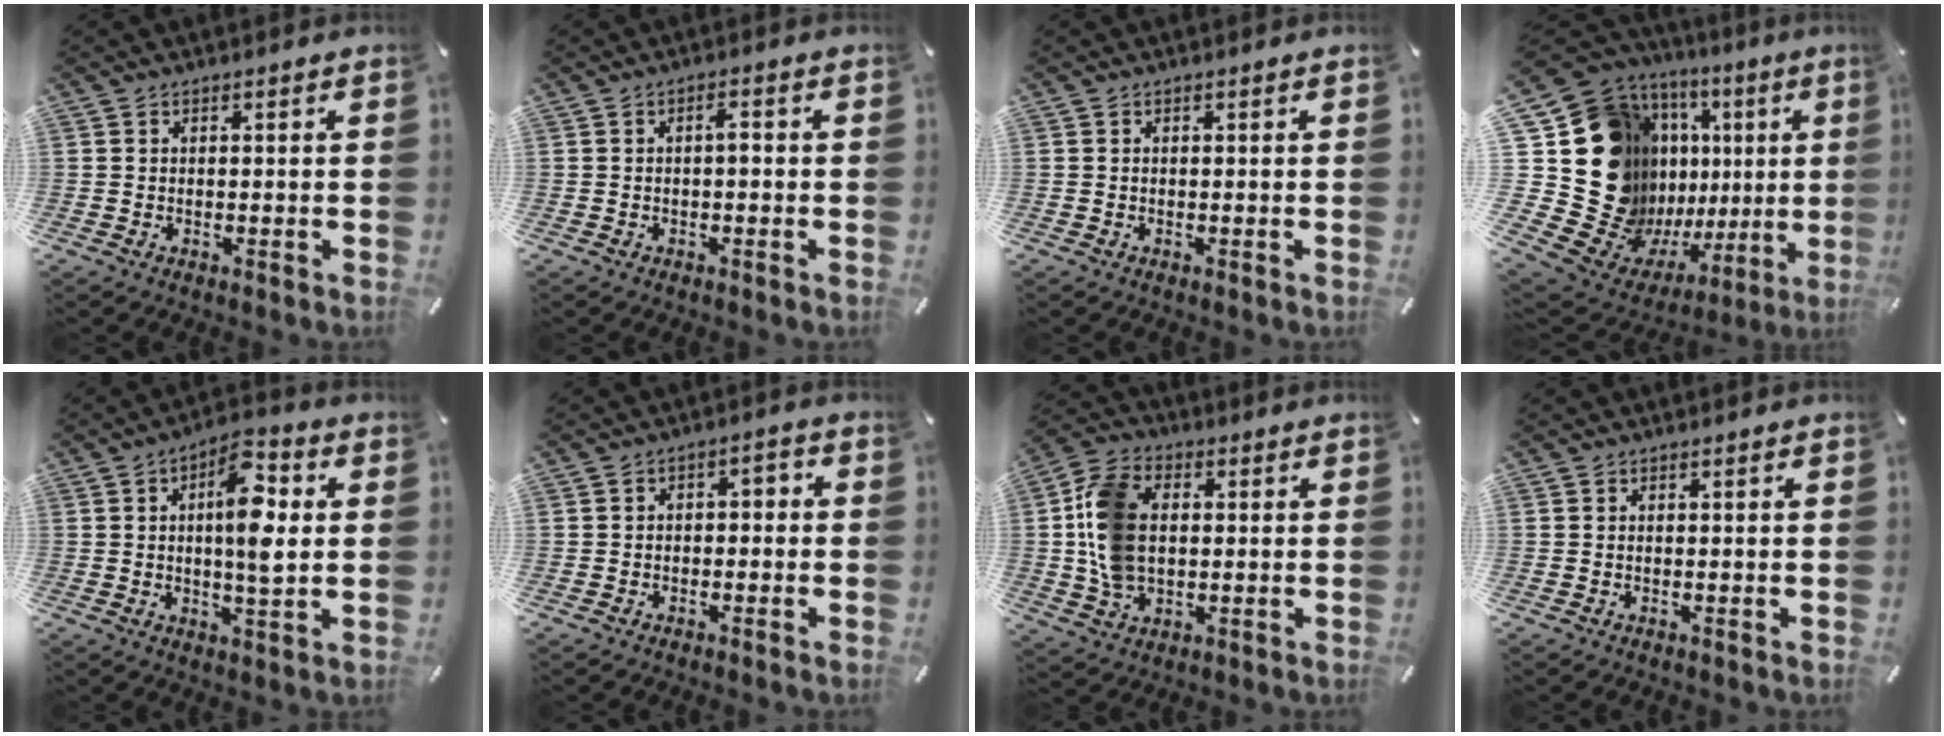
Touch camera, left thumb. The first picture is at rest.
{"total": 2.2, "force": [-0.2, 0.9, 2.0], "torque": [-0.040, 0.008, -0.007]}
{"total": 0.0}
{"total": 27.3, "force": [3.7, 19.8, 18.5], "torque": [-0.287, -0.091, 0.135]}
{"total": 11.6, "force": [2.2, 4.2, 10.6], "torque": [-0.163, -0.009, 0.029]}
{"total": 2.9, "force": [-2.0, 1.6, 1.3], "torque": [-0.023, 0.016, -0.042]}
{"total": 12.9, "force": [0.6, 9.3, 8.9], "torque": [-0.203, 0.014, 0.016]}
{"total": 0.0}